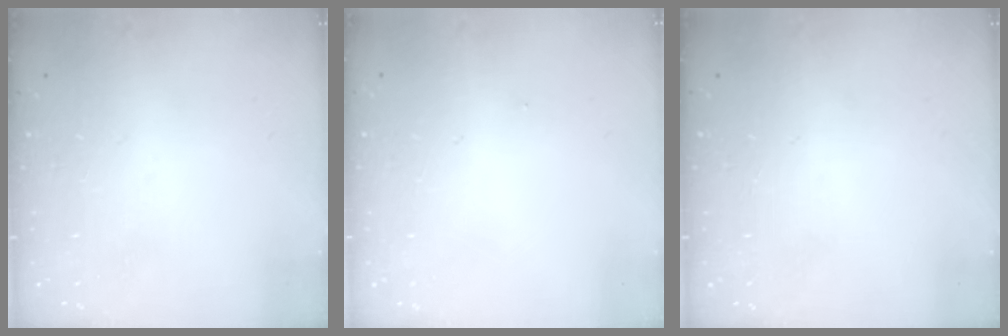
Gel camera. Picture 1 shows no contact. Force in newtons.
{"total": 5.3, "press": 0.3, "slide": 5.2}
{"total": 0.0}